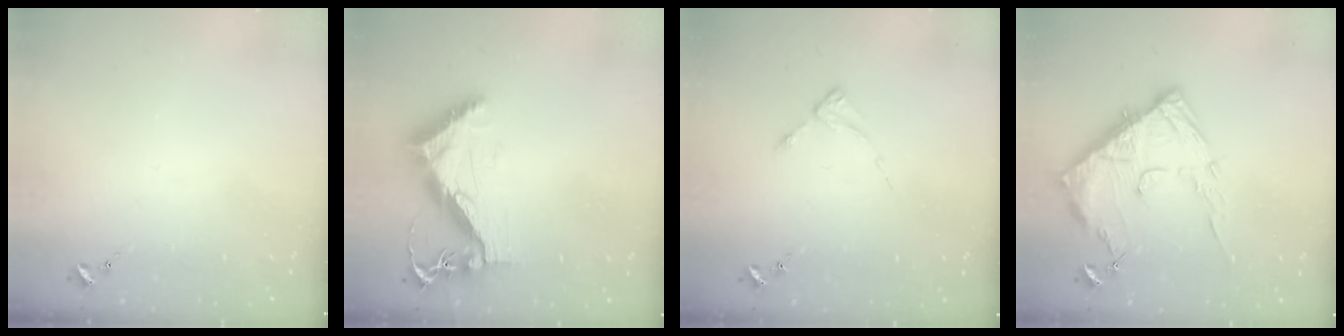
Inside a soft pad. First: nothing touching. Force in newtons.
{"total": 11.1, "press": 11.0, "slide": 1.3}
{"total": 2.6, "press": 2.6, "slide": 0.3}
{"total": 15.8, "press": 15.7, "slide": 1.6}